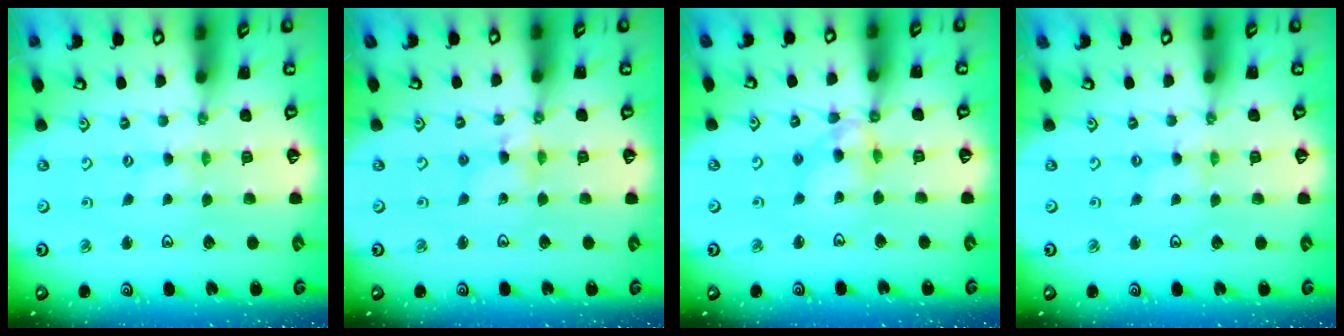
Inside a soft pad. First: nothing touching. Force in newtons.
{"total": 4.7, "press": 4.6, "slide": 0.6}
{"total": 9.6, "press": 9.6, "slide": 1.0}
{"total": 0.0}